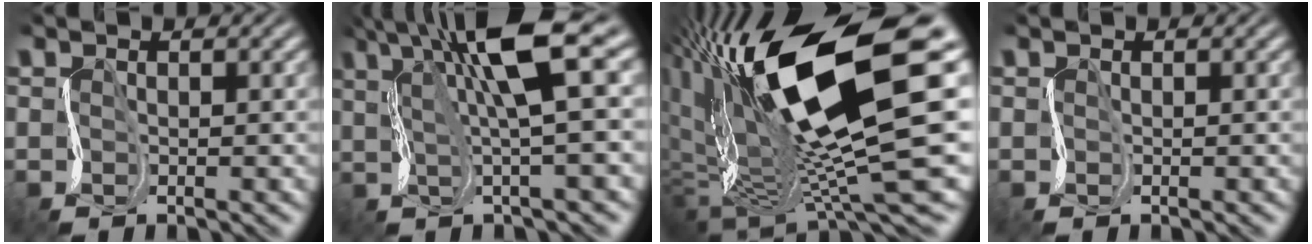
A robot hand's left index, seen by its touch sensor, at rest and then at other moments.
{"total": 9.0, "force": [4.0, 1.0, 8.1], "torque": [-0.125, 0.018, 0.068]}
{"total": 14.5, "force": [4.2, 3.9, 13.3], "torque": [-0.240, -0.005, 0.086]}
{"total": 0.0}